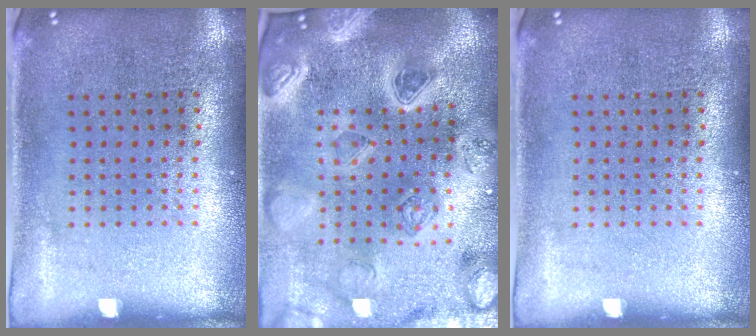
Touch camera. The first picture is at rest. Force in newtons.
{"total": 4.6, "press": 4.0, "slide": 2.2}
{"total": 0.0}